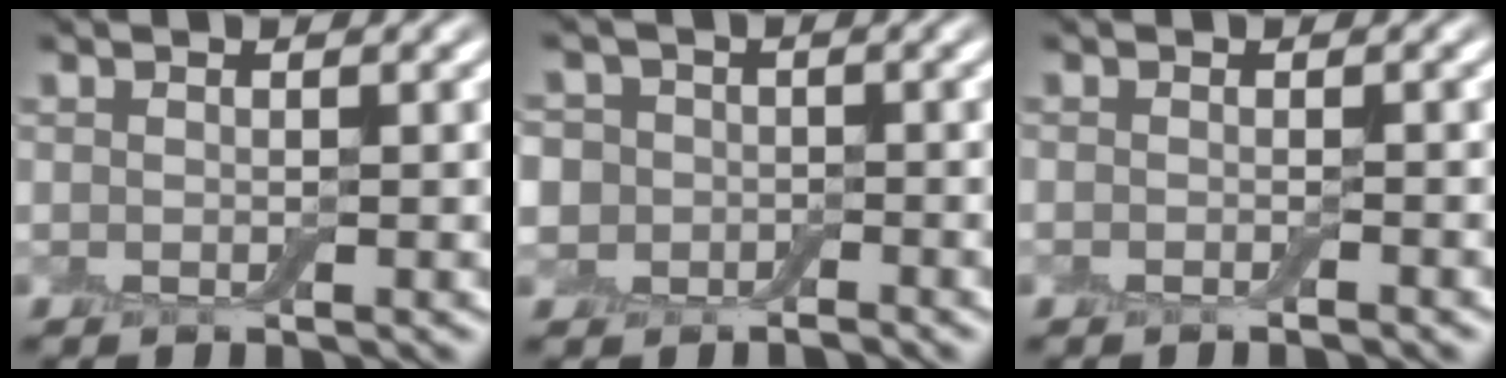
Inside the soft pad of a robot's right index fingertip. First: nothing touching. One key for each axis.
{"total": 4.8, "fx": -0.5, "fy": 4.4, "fz": 1.9, "tx": -0.042, "ty": 0.010, "tz": -0.044}
{"total": 0.6, "fx": -0.6, "fy": -0.1, "fz": 0.2, "tx": -0.004, "ty": -0.001, "tz": -0.009}